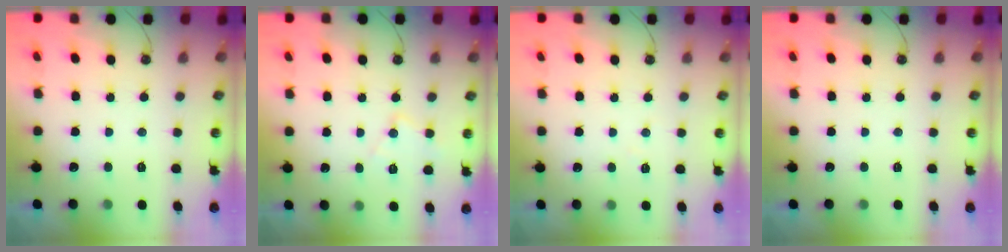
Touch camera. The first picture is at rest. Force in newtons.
{"total": 7.8, "press": 7.7, "slide": 0.4}
{"total": 3.1, "press": 3.1, "slide": 0.6}
{"total": 0.0}